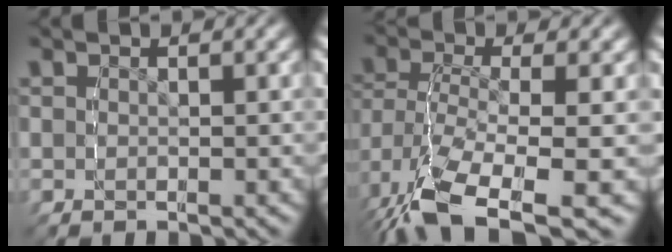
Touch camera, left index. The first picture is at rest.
{"total": 8.4, "force": [-5.8, 3.0, 5.3], "torque": [-0.129, -0.052, -0.060]}